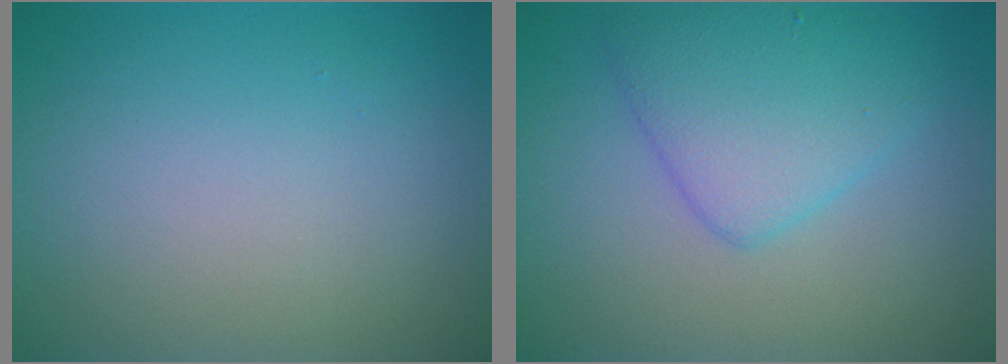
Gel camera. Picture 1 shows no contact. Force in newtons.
{"total": 4.4, "press": 4.3, "slide": 0.1}